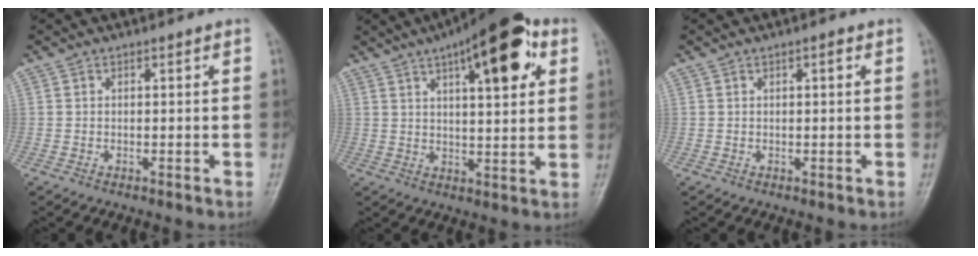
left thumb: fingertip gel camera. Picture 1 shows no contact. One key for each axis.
{"total": 16.5, "fx": 7.4, "fy": 5.6, "fz": 13.6, "tx": -0.167, "ty": -0.006, "tz": 0.102}
{"total": 1.0, "fx": 0.4, "fy": 0.3, "fz": 0.9, "tx": -0.015, "ty": 0.002, "tz": 0.004}